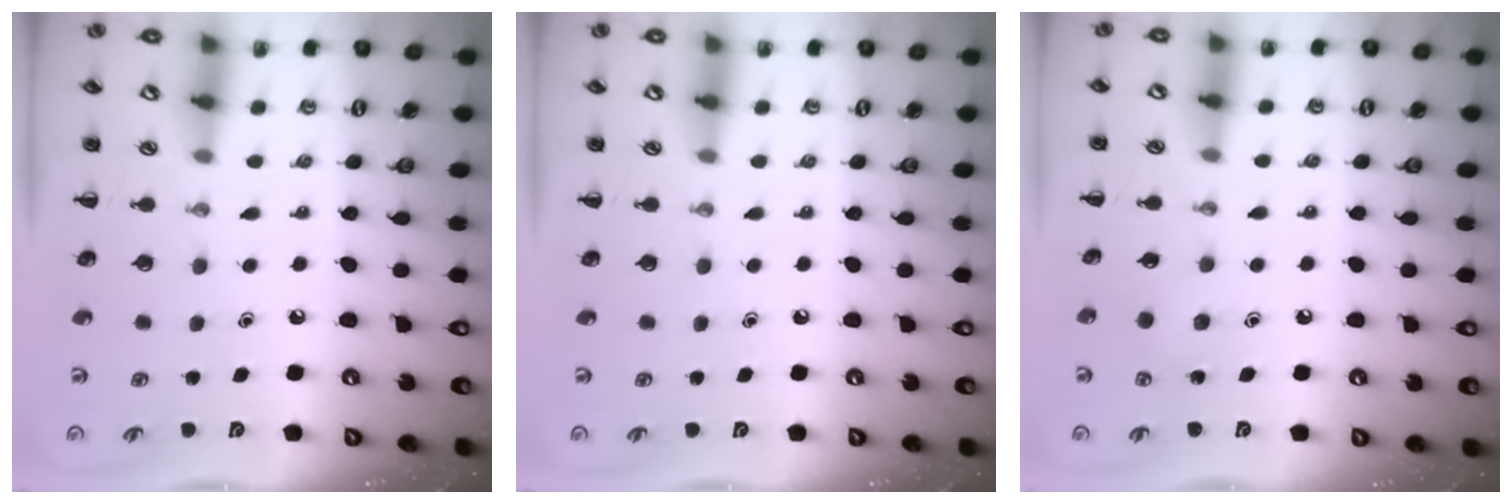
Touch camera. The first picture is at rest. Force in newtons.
{"total": 0.0}
{"total": 4.3, "press": 4.1, "slide": 1.3}